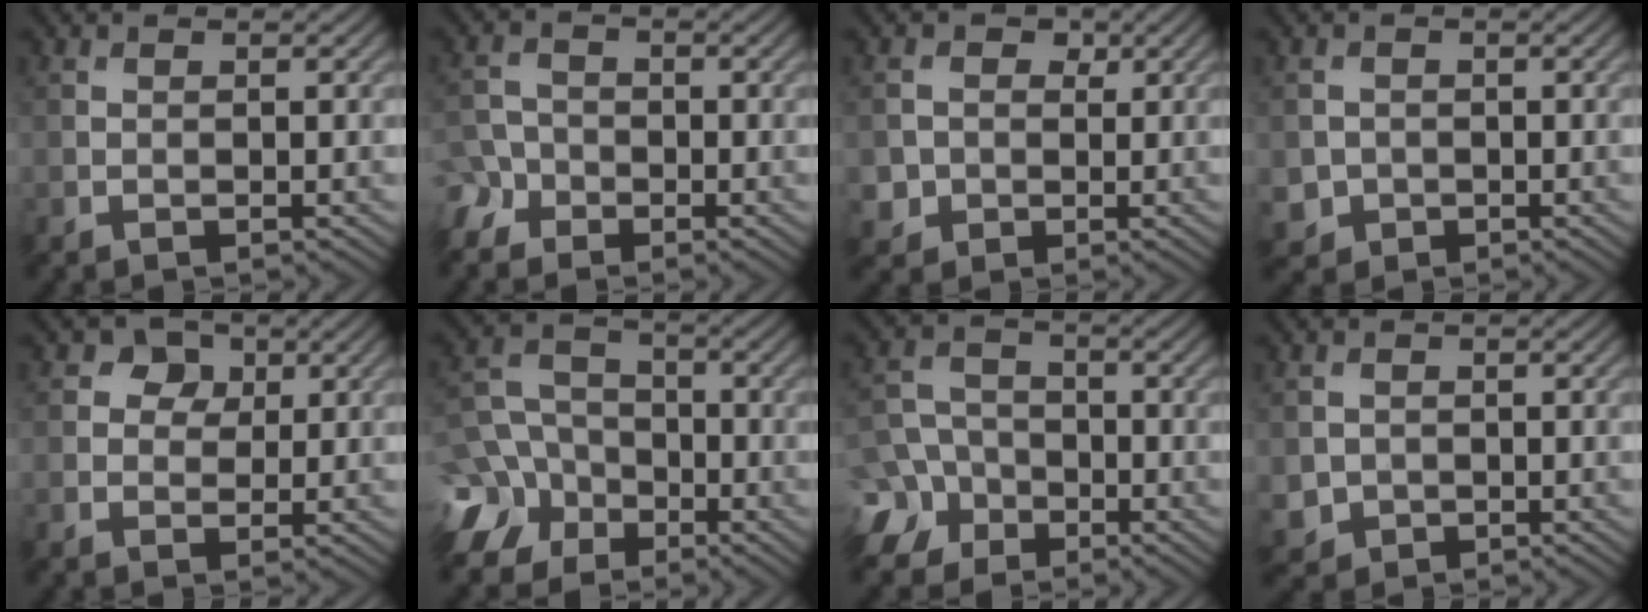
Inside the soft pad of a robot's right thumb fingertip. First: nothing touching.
{"total": 3.6, "force": [-2.4, 2.5, 0.9], "torque": [-0.026, 0.001, -0.056]}
{"total": 4.0, "force": [0.3, 3.9, 1.1], "torque": [-0.027, -0.002, -0.009]}
{"total": 2.4, "force": [-0.7, 2.3, 0.4], "torque": [-0.010, -0.008, -0.014]}
{"total": 3.1, "force": [1.2, 2.6, 1.3], "torque": [-0.018, 0.002, 0.011]}
{"total": 9.3, "force": [-4.5, 7.3, 3.6], "torque": [-0.088, -0.013, -0.119]}
{"total": 7.5, "force": [-4.2, 5.8, 2.4], "torque": [-0.051, -0.015, -0.102]}
{"total": 2.5, "force": [-0.4, 2.4, 0.4], "torque": [-0.017, -0.011, -0.007]}